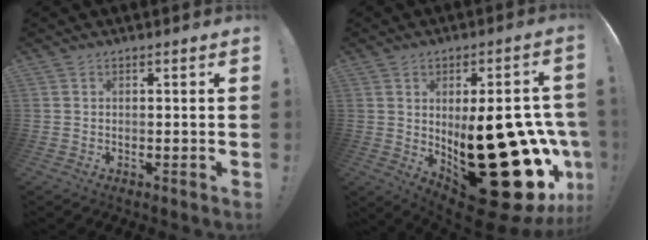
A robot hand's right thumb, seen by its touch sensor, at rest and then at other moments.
{"total": 33.8, "force": [-3.6, 16.1, 29.4], "torque": [-0.354, -0.014, -0.003]}